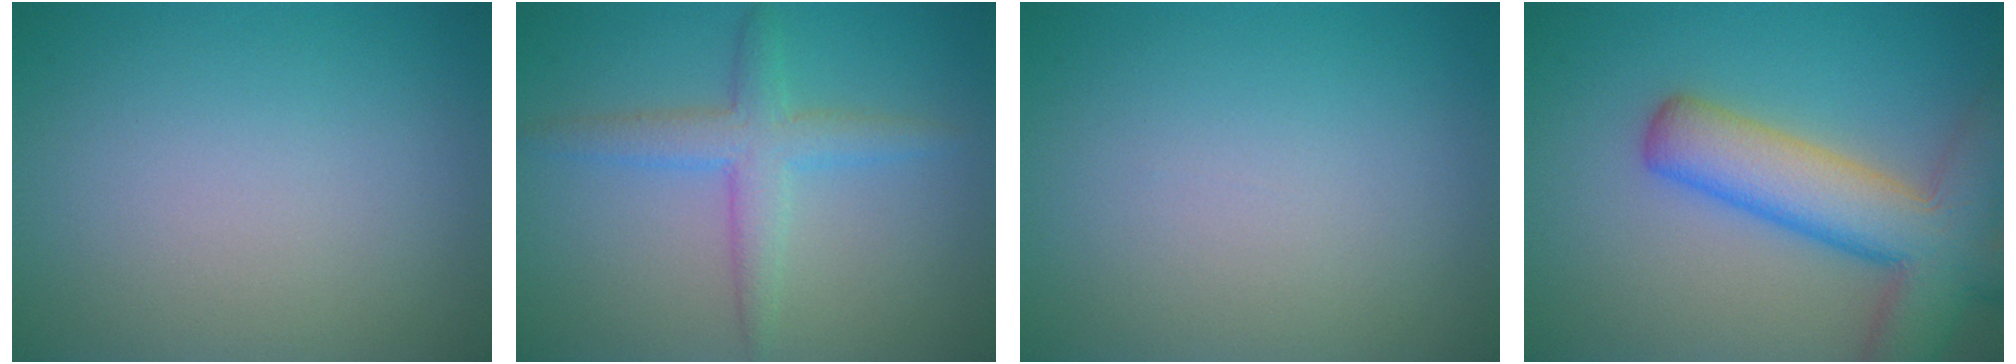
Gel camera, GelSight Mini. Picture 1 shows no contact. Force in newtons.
{"total": 3.3, "press": 3.3, "slide": 0.1}
{"total": 0.0}
{"total": 8.9, "press": 8.9, "slide": 0.7}